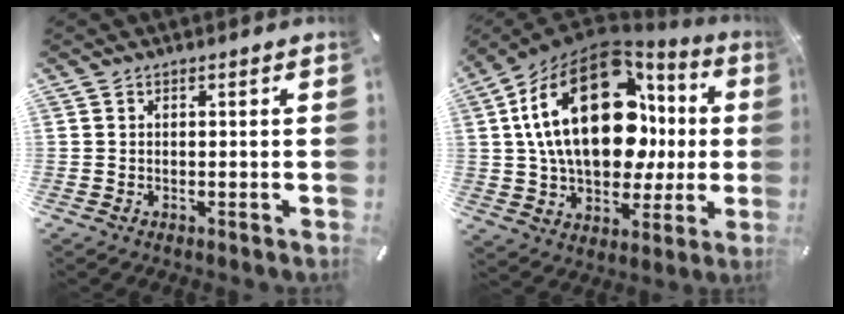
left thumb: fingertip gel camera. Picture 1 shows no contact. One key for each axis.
{"total": 28.1, "fx": 5.6, "fy": 16.8, "fz": 21.8, "tx": -0.395, "ty": -0.020, "tz": 0.098}